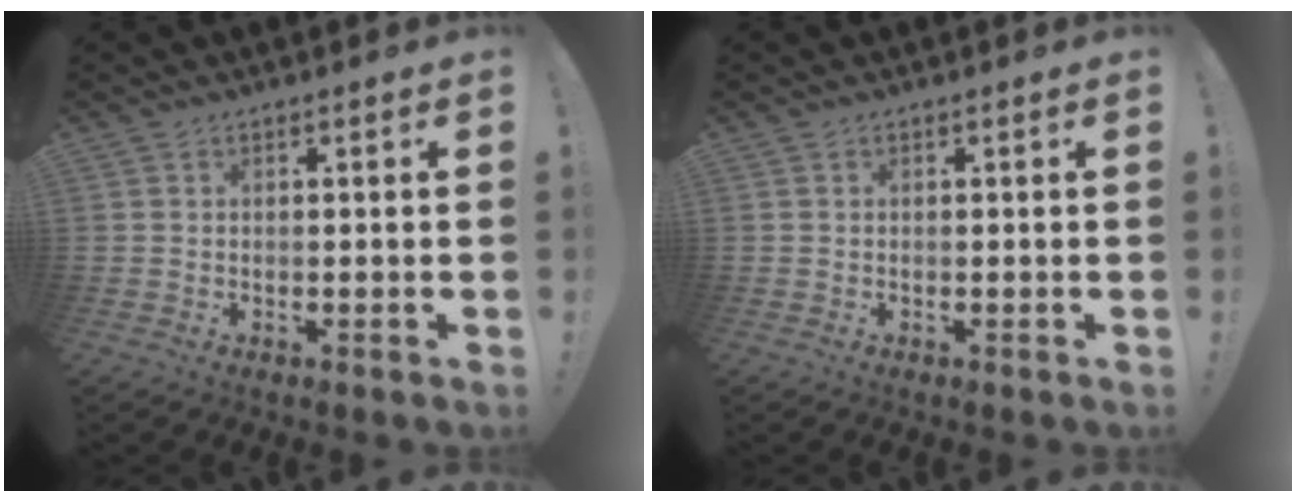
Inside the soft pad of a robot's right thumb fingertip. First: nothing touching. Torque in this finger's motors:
{"motor_torque": [0.26, 0.20, 0.01, 0.05, 0.00]}